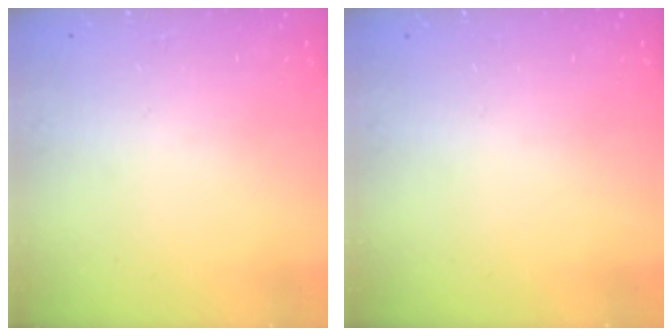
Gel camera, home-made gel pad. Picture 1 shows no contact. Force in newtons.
{"total": 0.0}